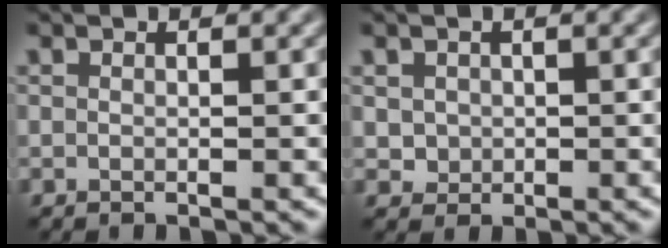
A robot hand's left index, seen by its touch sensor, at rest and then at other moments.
{"total": 1.5, "force": [0.1, 1.4, 0.5], "torque": [-0.006, -0.006, 0.005]}